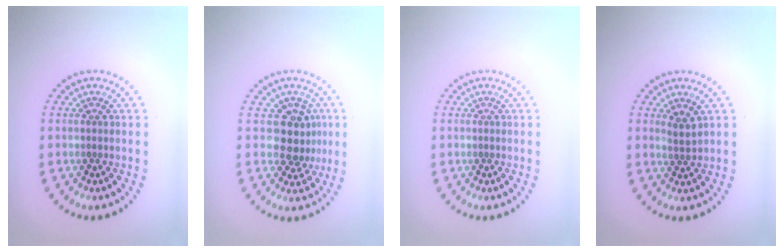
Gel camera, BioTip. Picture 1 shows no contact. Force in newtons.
{"total": 3.4, "press": 2.8, "slide": 2.0}
{"total": 0.0}
{"total": 1.4, "press": 1.2, "slide": 0.8}